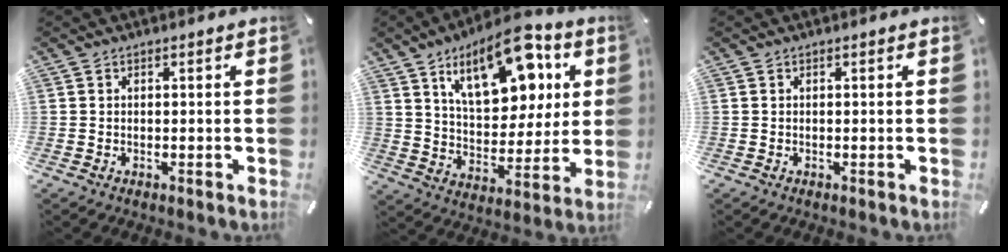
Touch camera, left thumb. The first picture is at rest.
{"total": 19.2, "force": [10.5, 10.3, 12.5], "torque": [-0.196, -0.038, 0.180]}
{"total": 0.0}